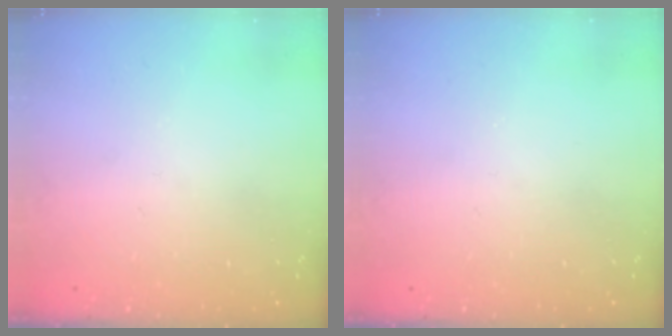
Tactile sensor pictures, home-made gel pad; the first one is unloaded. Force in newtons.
{"total": 0.0}